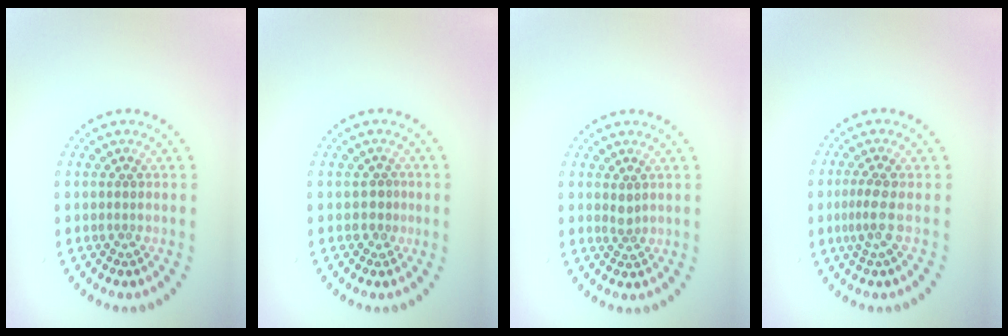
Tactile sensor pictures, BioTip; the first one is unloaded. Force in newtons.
{"total": 1.2, "press": 1.0, "slide": 0.6}
{"total": 1.0, "press": 0.7, "slide": 0.7}
{"total": 1.7, "press": 1.3, "slide": 1.2}